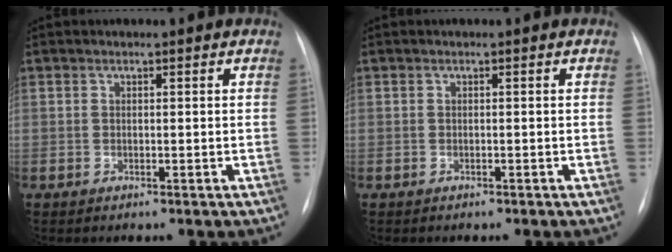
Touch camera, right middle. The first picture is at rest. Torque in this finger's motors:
{"motor_torque": [0.68, -1.04, -0.01, 0.01]}